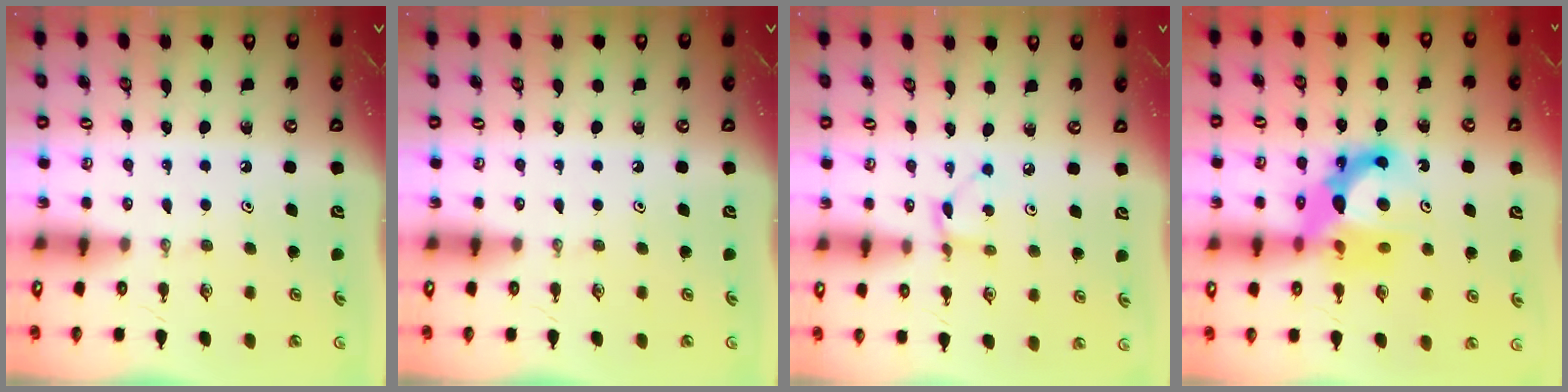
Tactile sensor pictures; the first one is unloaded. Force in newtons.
{"total": 0.0}
{"total": 1.8, "press": 1.8, "slide": 0.1}
{"total": 12.9, "press": 12.9, "slide": 1.1}